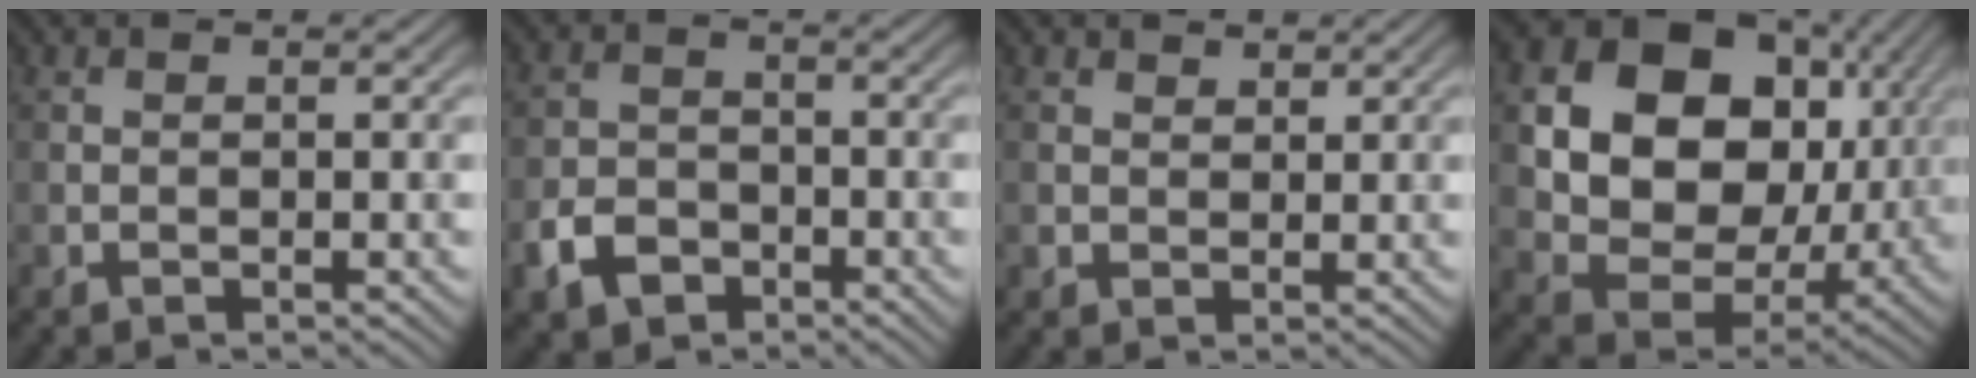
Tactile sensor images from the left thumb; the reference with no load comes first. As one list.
[{"total": 4.7, "force": [-2.7, 3.3, 2.1], "torque": [-0.047, -0.005, -0.057]}, {"total": 2.0, "force": [1.3, 1.4, 0.5], "torque": [-0.013, -0.003, 0.027]}, {"total": 17.3, "force": [4.7, 13.3, 10.0], "torque": [-0.224, 0.017, 0.116]}]